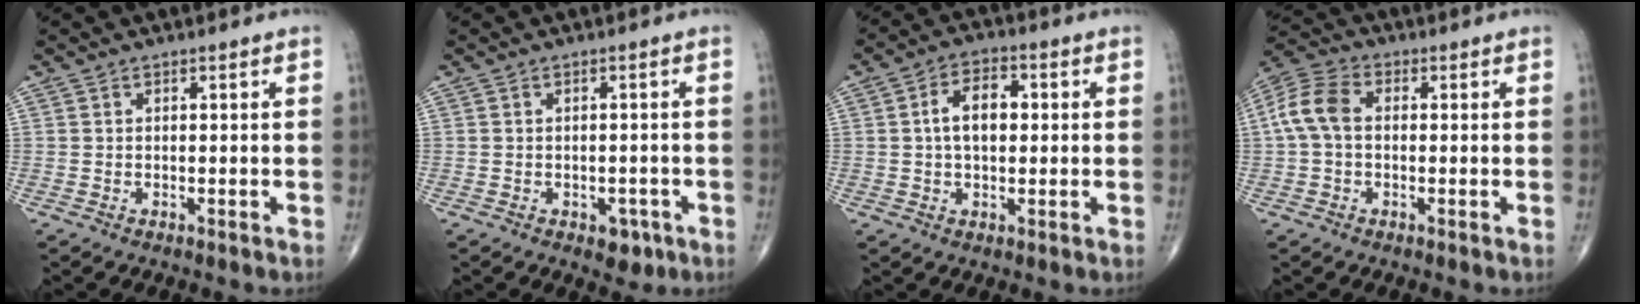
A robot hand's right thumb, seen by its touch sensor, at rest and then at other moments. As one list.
[{"total": 3.4, "force": [-1.6, 2.3, 2.0], "torque": [-0.007, 0.005, -0.017]}, {"total": 7.4, "force": [0.7, 4.5, 5.9], "torque": [-0.093, 0.017, 0.007]}, {"total": 8.0, "force": [0.3, 5.5, 5.9], "torque": [-0.124, 0.025, -0.004]}]